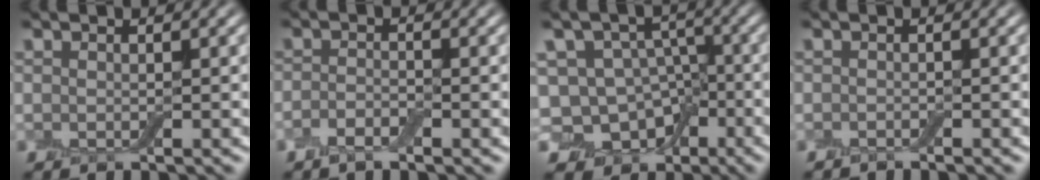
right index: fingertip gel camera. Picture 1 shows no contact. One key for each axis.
{"total": 1.9, "fx": -1.0, "fy": 0.6, "fz": 1.4, "tx": -0.029, "ty": 0.000, "tz": -0.023}
{"total": 7.9, "fx": -4.0, "fy": 6.4, "fz": 2.4, "tx": -0.020, "ty": 0.011, "tz": -0.077}
{"total": 0.7, "fx": -0.7, "fy": -0.2, "fz": 0.0, "tx": 0.001, "ty": -0.002, "tz": -0.012}